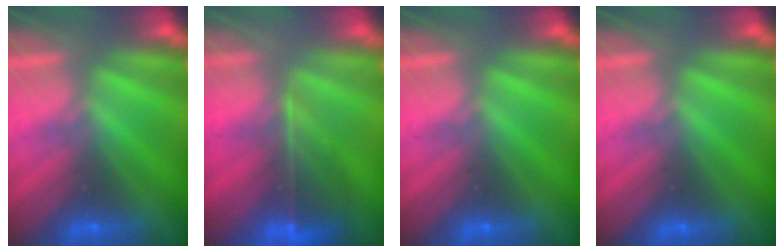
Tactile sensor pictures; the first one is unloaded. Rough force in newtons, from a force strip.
{"total": 7.4}
{"total": 0.0}
{"total": 0.0}